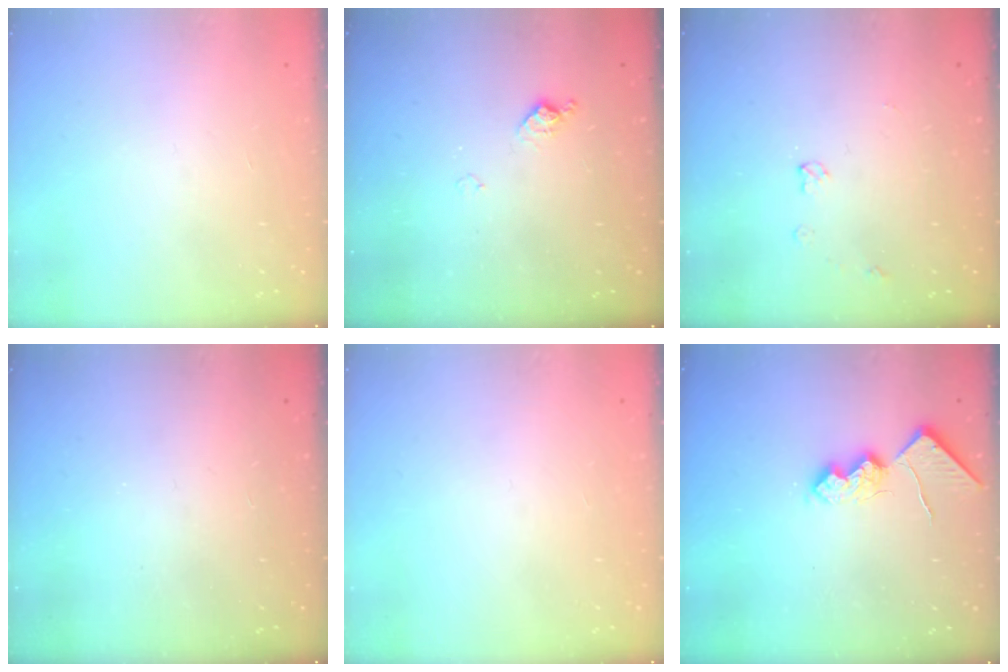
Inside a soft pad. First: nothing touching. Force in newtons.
{"total": 6.7, "press": 6.7, "slide": 0.8}
{"total": 4.0, "press": 4.0, "slide": 0.1}
{"total": 0.0}
{"total": 0.0}
{"total": 10.4, "press": 10.3, "slide": 1.1}